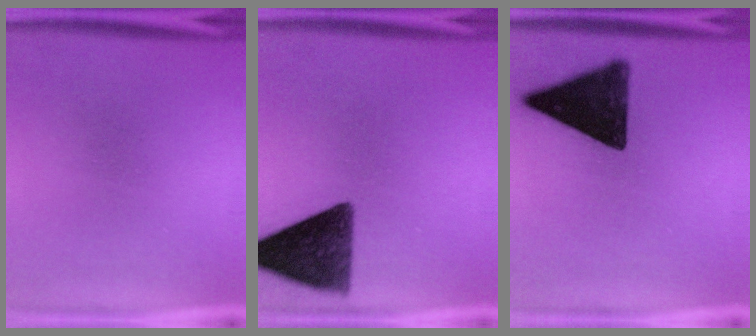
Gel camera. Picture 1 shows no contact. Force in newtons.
{"total": 12.3}
{"total": 15.0}